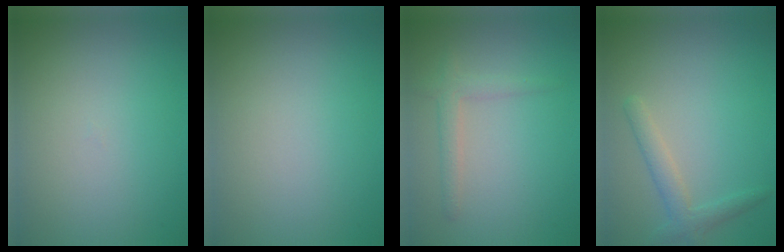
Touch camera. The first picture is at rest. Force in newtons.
{"total": 0.0}
{"total": 2.0, "press": 1.9, "slide": 0.1}
{"total": 2.2, "press": 2.2, "slide": 0.1}